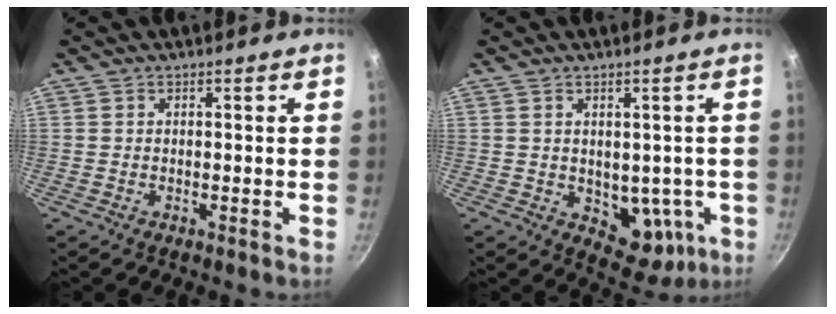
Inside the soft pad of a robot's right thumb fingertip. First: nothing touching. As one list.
[{"total": 9.5, "force": [-1.3, 6.5, 6.9], "torque": [-0.045, -0.007, -0.003]}]